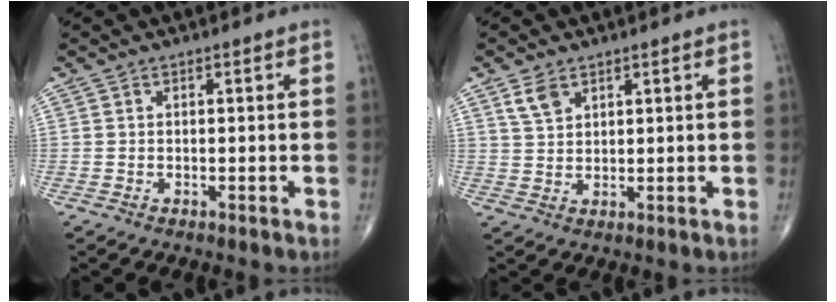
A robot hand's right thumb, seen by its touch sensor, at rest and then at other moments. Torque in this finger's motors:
{"motor_torque": [-0.42, 0.42, 0.07, 0.04, 0.00]}